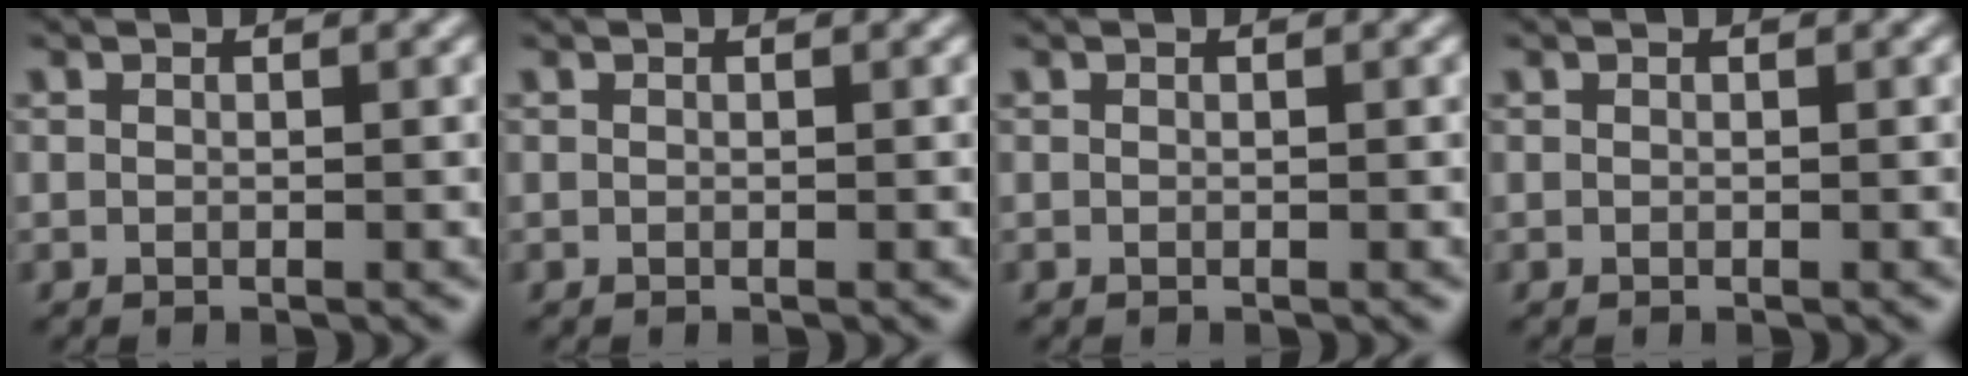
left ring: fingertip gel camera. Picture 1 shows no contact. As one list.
[{"total": 0.0}, {"total": 0.0}, {"total": 0.0}]